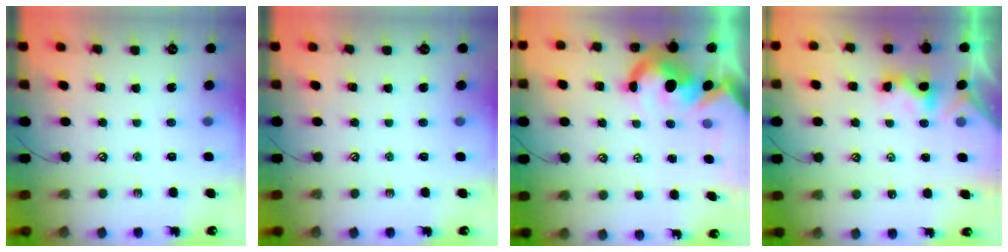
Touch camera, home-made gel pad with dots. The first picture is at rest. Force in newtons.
{"total": 0.0}
{"total": 9.3, "press": 9.2, "slide": 1.7}
{"total": 1.8, "press": 1.7, "slide": 0.5}